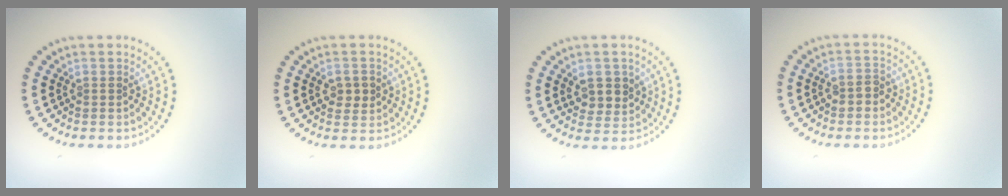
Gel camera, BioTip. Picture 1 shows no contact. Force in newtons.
{"total": 1.8, "press": 1.8, "slide": 0.1}
{"total": 2.8, "press": 2.7, "slide": 0.8}
{"total": 1.7, "press": 1.6, "slide": 0.3}